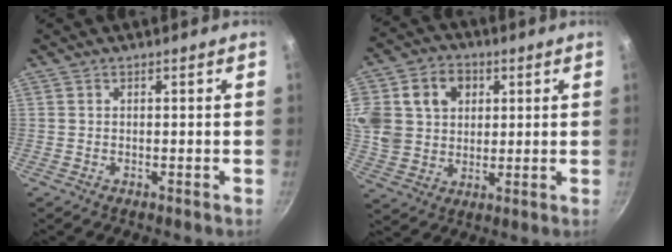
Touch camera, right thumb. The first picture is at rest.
{"total": 19.3, "force": [5.5, 15.7, 9.8], "torque": [-0.212, 0.022, 0.099]}